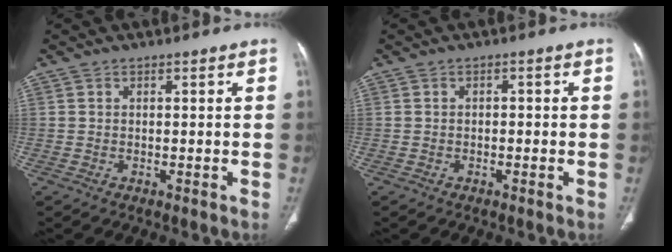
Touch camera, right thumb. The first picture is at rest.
{"total": 0.9, "force": [-0.3, 0.6, 0.6], "torque": [0.000, 0.004, -0.008]}